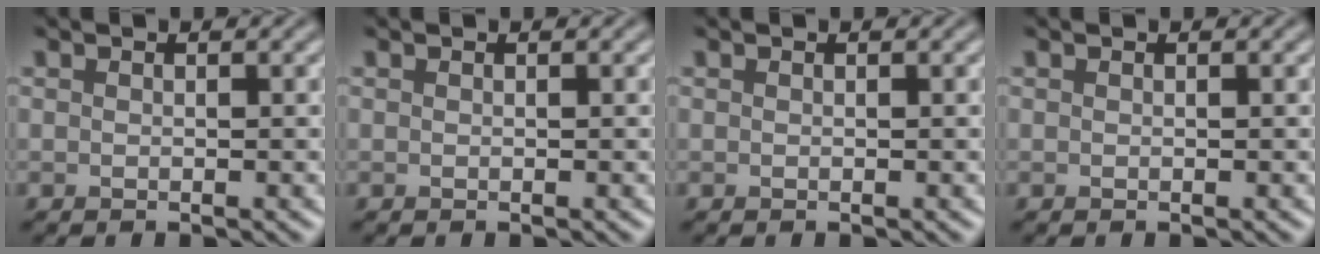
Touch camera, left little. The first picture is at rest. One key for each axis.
{"total": 0.0}
{"total": 0.0}
{"total": 0.0}